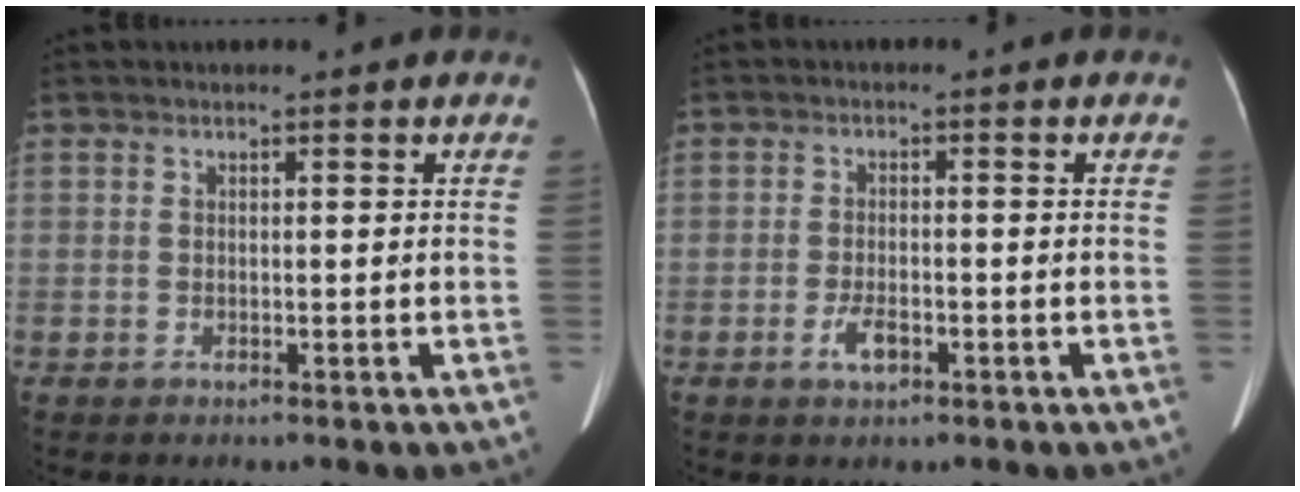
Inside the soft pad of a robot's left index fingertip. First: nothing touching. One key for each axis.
{"total": 2.9, "fx": -1.5, "fy": 1.1, "fz": 2.2, "tx": -0.046, "ty": 0.000, "tz": -0.026}